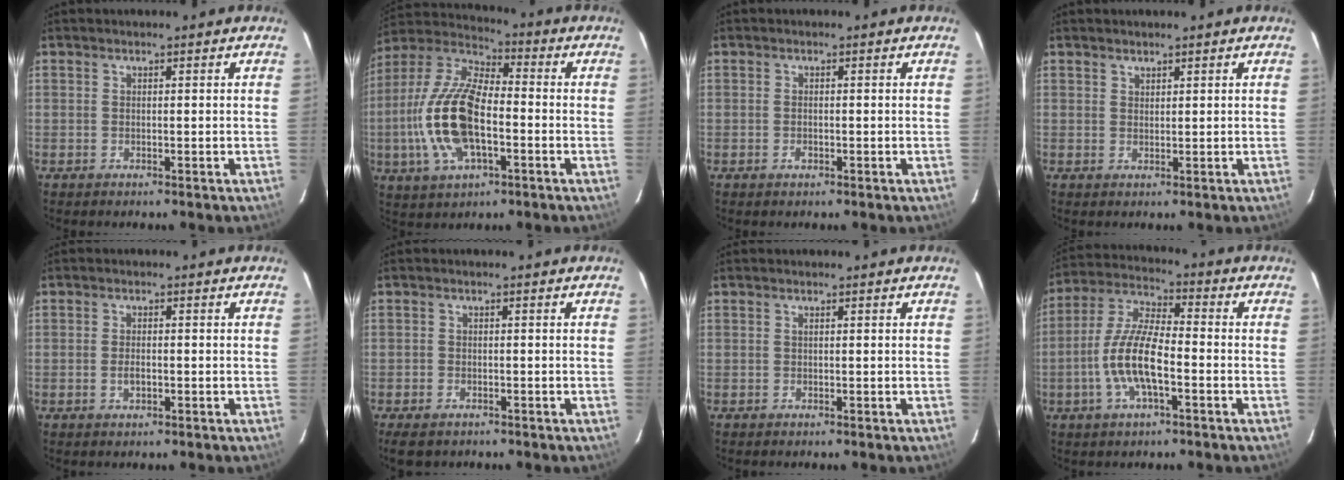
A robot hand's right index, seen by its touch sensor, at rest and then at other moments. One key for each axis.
{"total": 17.7, "fx": -3.7, "fy": 7.9, "fz": 15.4, "tx": -0.328, "ty": 0.003, "tz": -0.074}
{"total": 1.1, "fx": -0.5, "fy": 0.6, "fz": 0.8, "tx": -0.016, "ty": 0.002, "tz": -0.008}
{"total": 1.0, "fx": 0.9, "fy": 0.5, "fz": 0.1, "tx": -0.002, "ty": 0.003, "tz": 0.016}
{"total": 1.9, "fx": -0.6, "fy": 0.9, "fz": 1.5, "tx": -0.029, "ty": 0.001, "tz": -0.011}
{"total": 4.2, "fx": -3.0, "fy": 2.4, "fz": 1.7, "tx": -0.047, "ty": -0.010, "tz": -0.049}
{"total": 0.0}
{"total": 11.3, "fx": -3.6, "fy": 3.4, "fz": 10.2, "tx": -0.218, "ty": 0.004, "tz": -0.071}